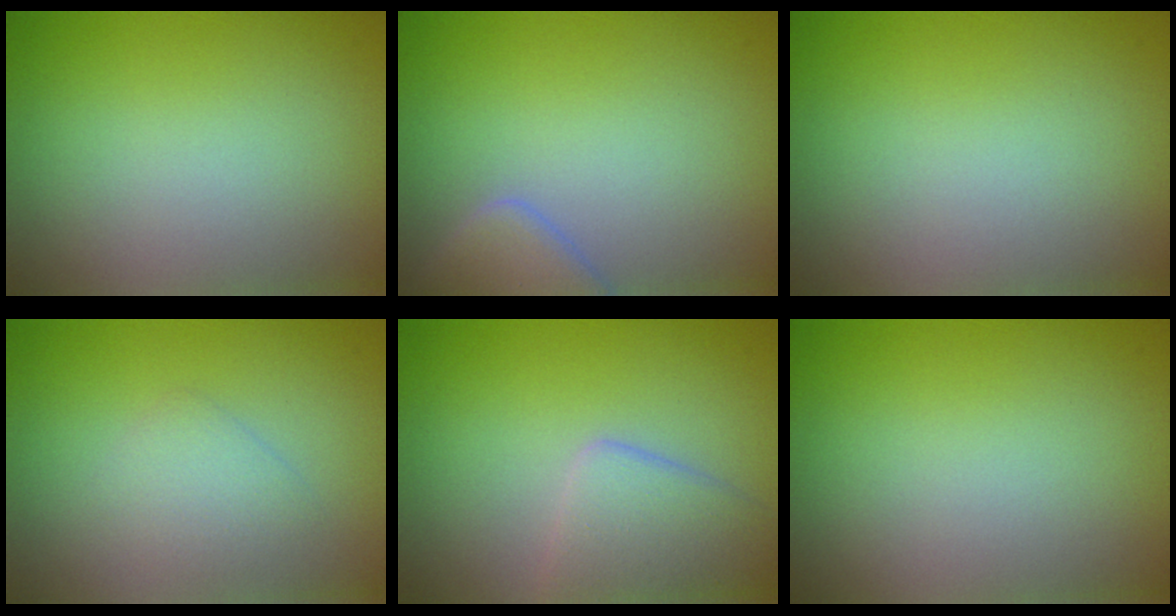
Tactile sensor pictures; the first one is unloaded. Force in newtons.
{"total": 3.0, "press": 3.0, "slide": 0.3}
{"total": 0.0}
{"total": 1.8, "press": 1.8, "slide": 0.0}
{"total": 3.6, "press": 3.6, "slide": 0.2}
{"total": 0.0}